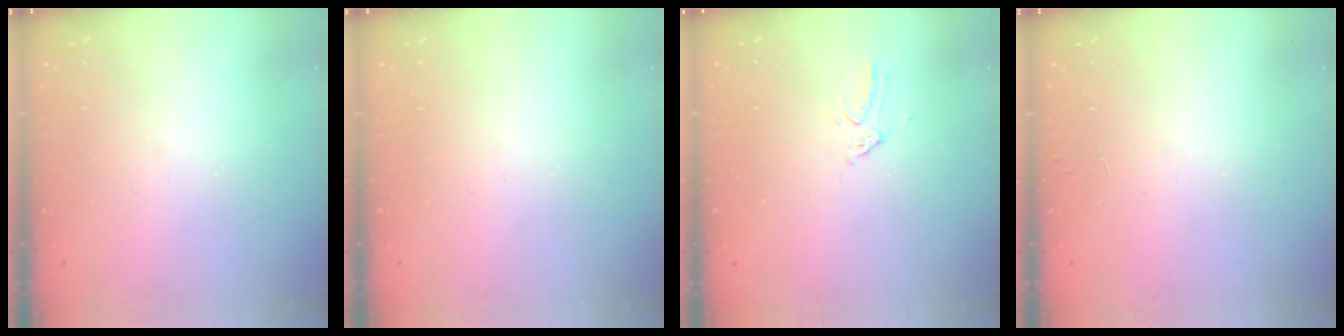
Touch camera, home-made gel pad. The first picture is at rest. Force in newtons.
{"total": 0.0}
{"total": 3.0, "press": 3.0, "slide": 0.1}
{"total": 2.9, "press": 2.9, "slide": 0.4}